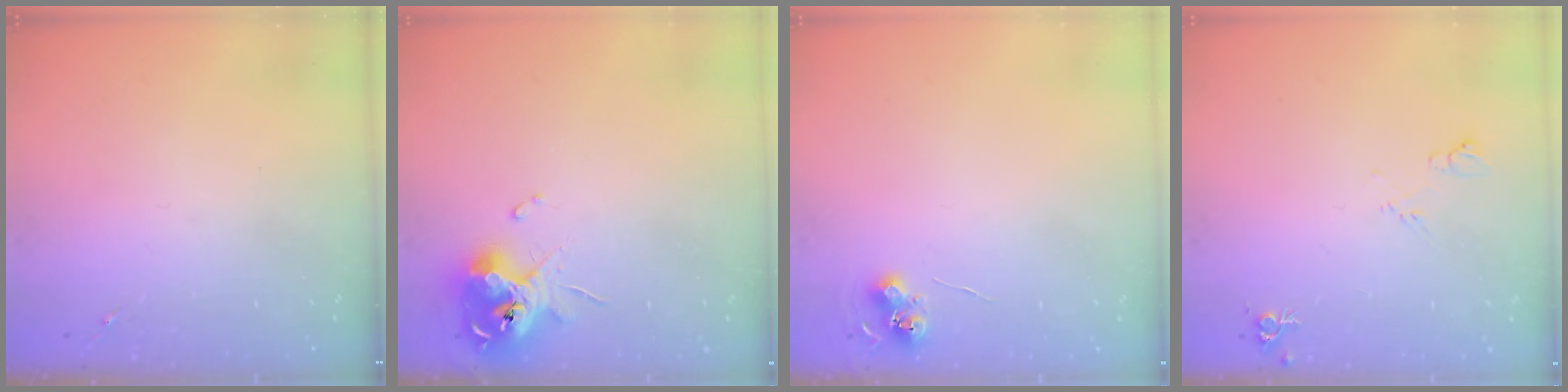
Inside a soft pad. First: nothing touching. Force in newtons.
{"total": 12.4, "press": 12.2, "slide": 1.6}
{"total": 6.2, "press": 6.2, "slide": 0.5}
{"total": 6.5, "press": 6.4, "slide": 1.0}